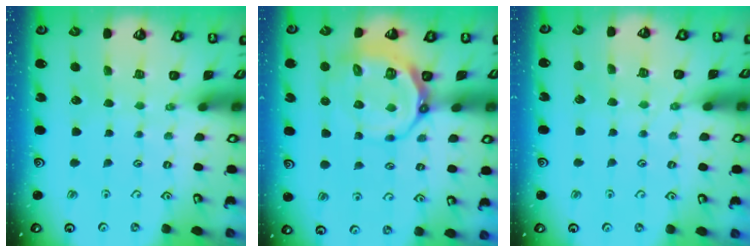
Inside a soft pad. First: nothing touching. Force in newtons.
{"total": 12.7, "press": 12.3, "slide": 3.3}
{"total": 5.2, "press": 5.2, "slide": 0.7}